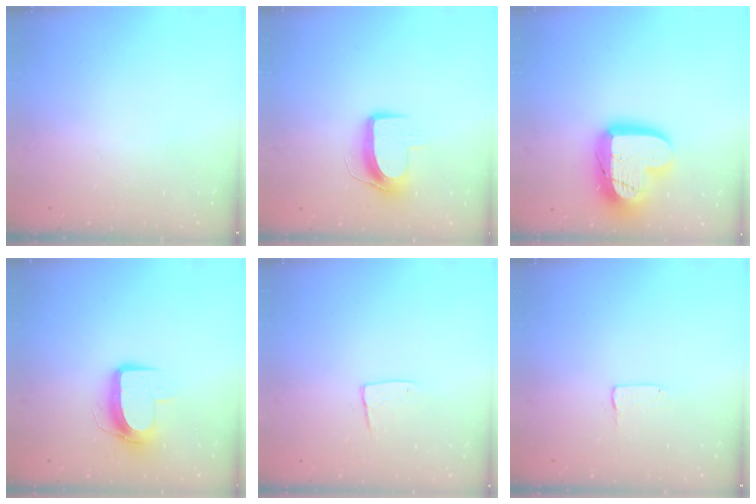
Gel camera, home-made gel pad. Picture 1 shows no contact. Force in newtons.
{"total": 9.5, "press": 9.5, "slide": 0.3}
{"total": 20.6, "press": 20.6, "slide": 1.5}
{"total": 9.7, "press": 9.7, "slide": 0.4}
{"total": 5.9, "press": 5.9, "slide": 0.4}
{"total": 1.0, "press": 1.0, "slide": 0.1}